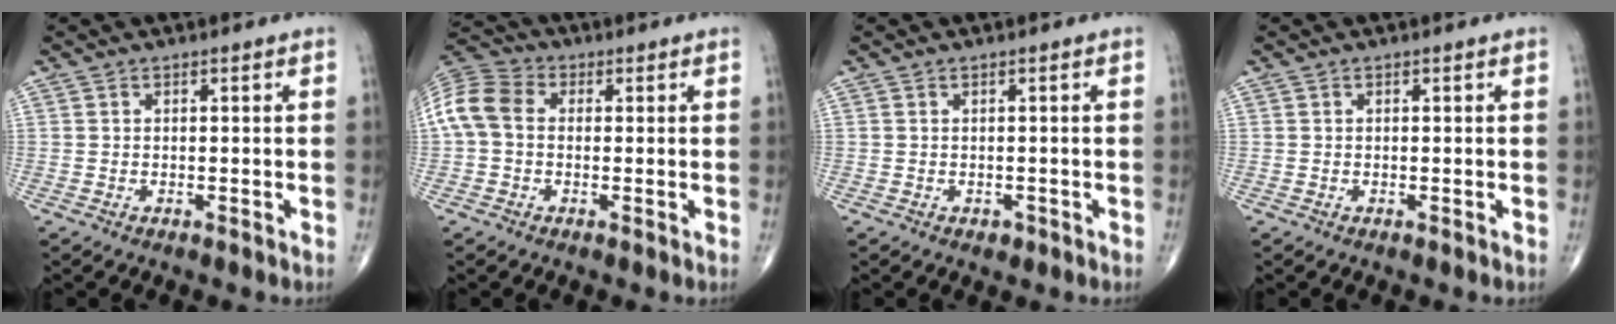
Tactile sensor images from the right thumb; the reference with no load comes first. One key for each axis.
{"total": 9.1, "fx": 0.5, "fy": 6.8, "fz": 6.1, "tx": -0.127, "ty": 0.030, "tz": -0.001}
{"total": 0.7, "fx": -0.2, "fy": 0.5, "fz": 0.4, "tx": -0.006, "ty": -0.001, "tz": 0.000}
{"total": 0.0}